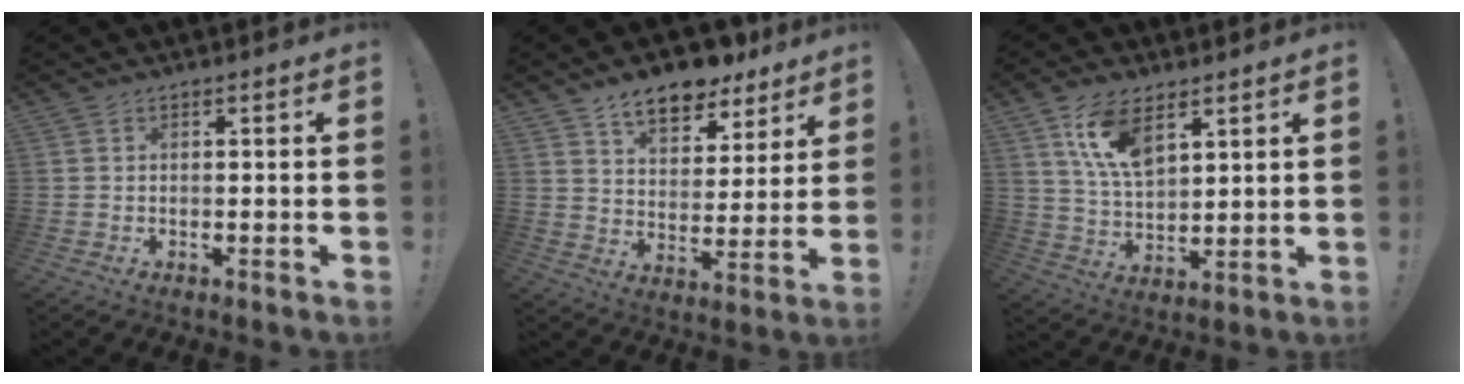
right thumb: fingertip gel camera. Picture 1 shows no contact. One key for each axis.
{"total": 12.2, "fx": 9.4, "fy": 5.8, "fz": 5.2, "tx": -0.083, "ty": -0.063, "tz": 0.168}
{"total": 12.2, "fx": 7.0, "fy": 6.2, "fz": 7.9, "tx": -0.154, "ty": -0.022, "tz": 0.131}